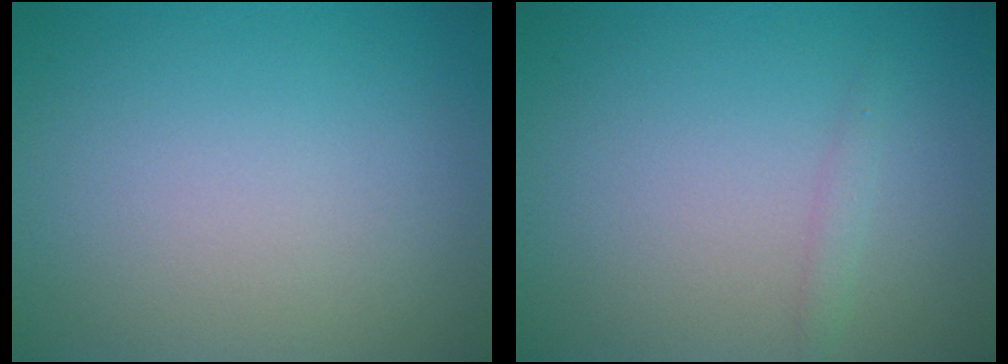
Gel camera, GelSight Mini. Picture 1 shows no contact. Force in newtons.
{"total": 0.8, "press": 0.8, "slide": 0.0}